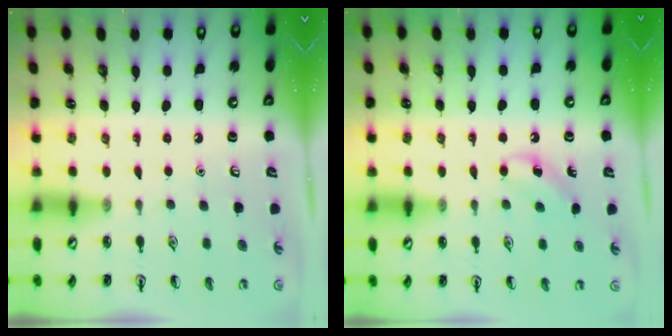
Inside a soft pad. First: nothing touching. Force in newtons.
{"total": 6.1, "press": 5.9, "slide": 1.6}